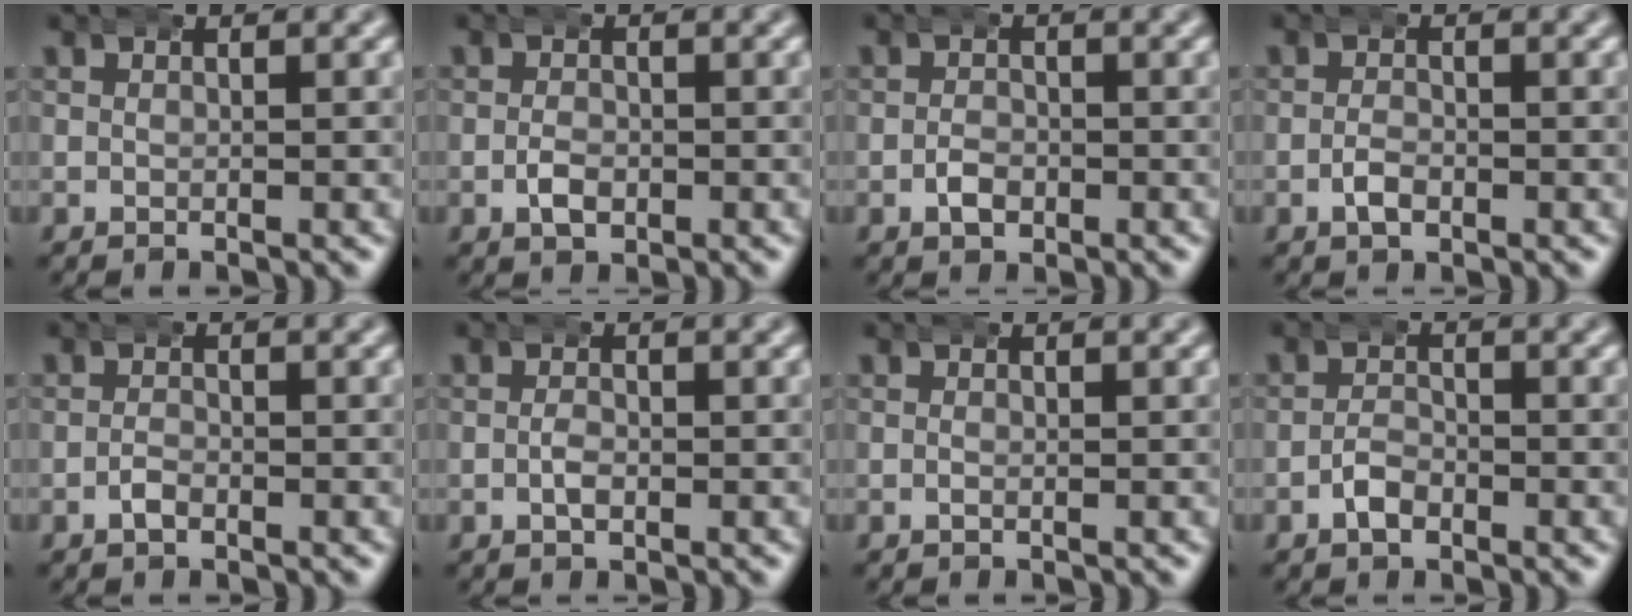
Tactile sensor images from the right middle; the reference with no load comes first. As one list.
[{"total": 1.3, "force": [-0.5, 0.9, 0.9], "torque": [-0.016, -0.002, -0.012]}, {"total": 1.2, "force": [-0.5, 0.8, 0.6], "torque": [-0.013, -0.001, -0.015]}, {"total": 1.2, "force": [-0.6, 0.6, 0.8], "torque": [-0.015, -0.003, -0.016]}, {"total": 0.7, "force": [-0.6, 0.3, 0.3], "torque": [-0.008, -0.001, -0.016]}, {"total": 0.8, "force": [-0.3, 0.4, 0.6], "torque": [-0.015, -0.002, -0.010]}, {"total": 0.0}, {"total": 1.5, "force": [-0.9, 0.9, 0.7], "torque": [-0.013, -0.001, -0.024]}]